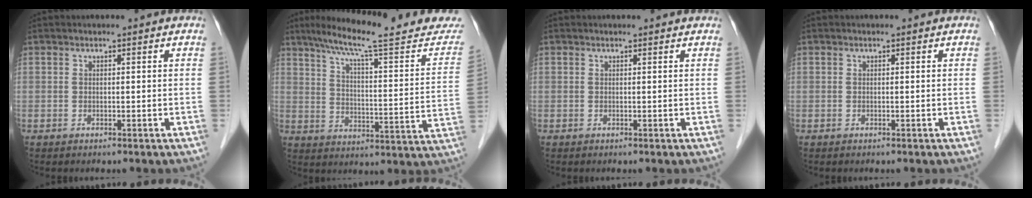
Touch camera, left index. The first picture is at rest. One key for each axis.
{"total": 23.2, "fx": 19.5, "fy": 2.5, "fz": 12.3, "tx": -0.171, "ty": -0.014, "tz": 0.253}
{"total": 1.8, "fx": 1.8, "fy": 0.2, "fz": 0.4, "tx": -0.012, "ty": 0.015, "tz": 0.016}
{"total": 0.0}